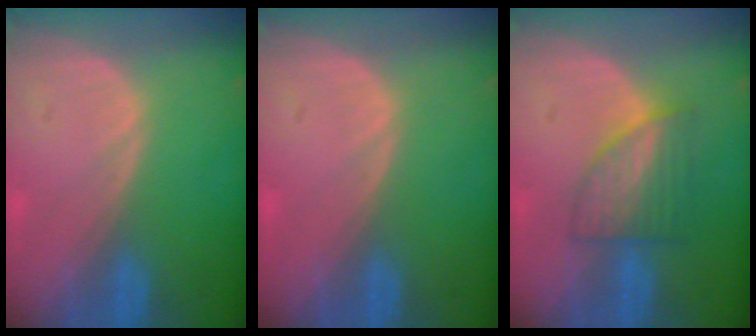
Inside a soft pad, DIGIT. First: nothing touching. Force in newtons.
{"total": 0.5, "press": 0.1, "slide": 0.5}
{"total": 5.9, "press": 5.7, "slide": 1.5}